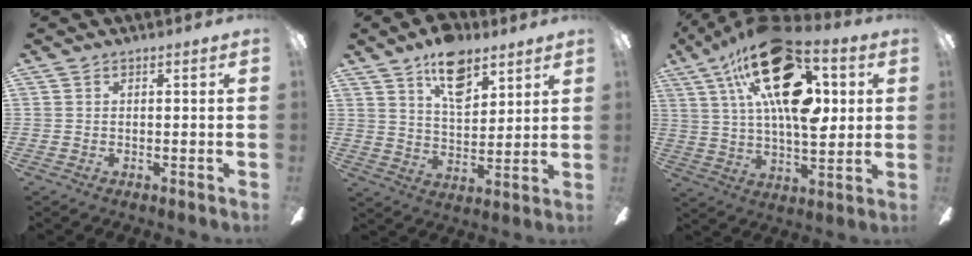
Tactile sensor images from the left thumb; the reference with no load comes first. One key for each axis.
{"total": 12.5, "fx": 8.1, "fy": 6.3, "fz": 7.2, "tx": -0.110, "ty": -0.030, "tz": 0.142}
{"total": 26.4, "fx": 10.7, "fy": 12.6, "fz": 20.6, "tx": -0.348, "ty": -0.038, "tz": 0.174}